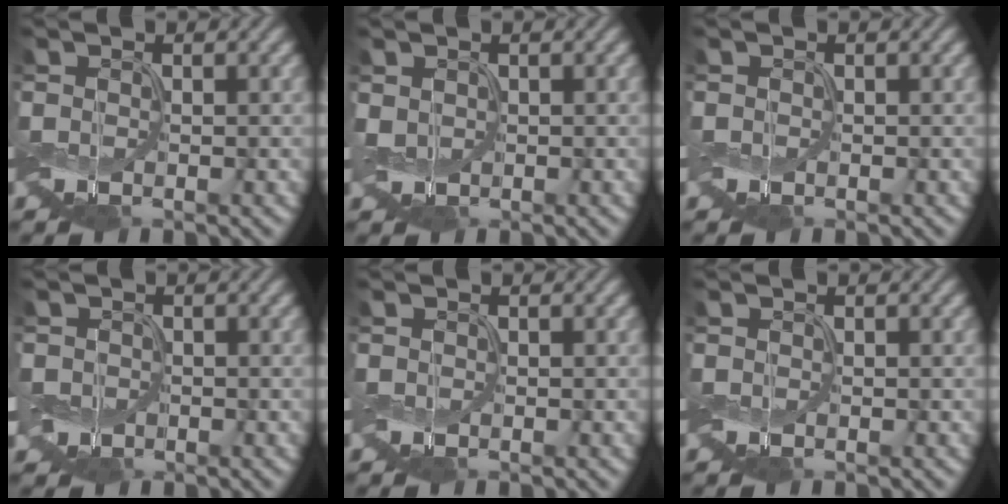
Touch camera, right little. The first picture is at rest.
{"total": 1.2, "force": [0.1, 1.0, 0.6], "torque": [-0.020, 0.004, 0.001]}
{"total": 0.0}
{"total": 1.6, "force": [-0.5, 1.5, 0.3], "torque": [-0.015, -0.001, -0.011]}
{"total": 0.0}
{"total": 0.0}